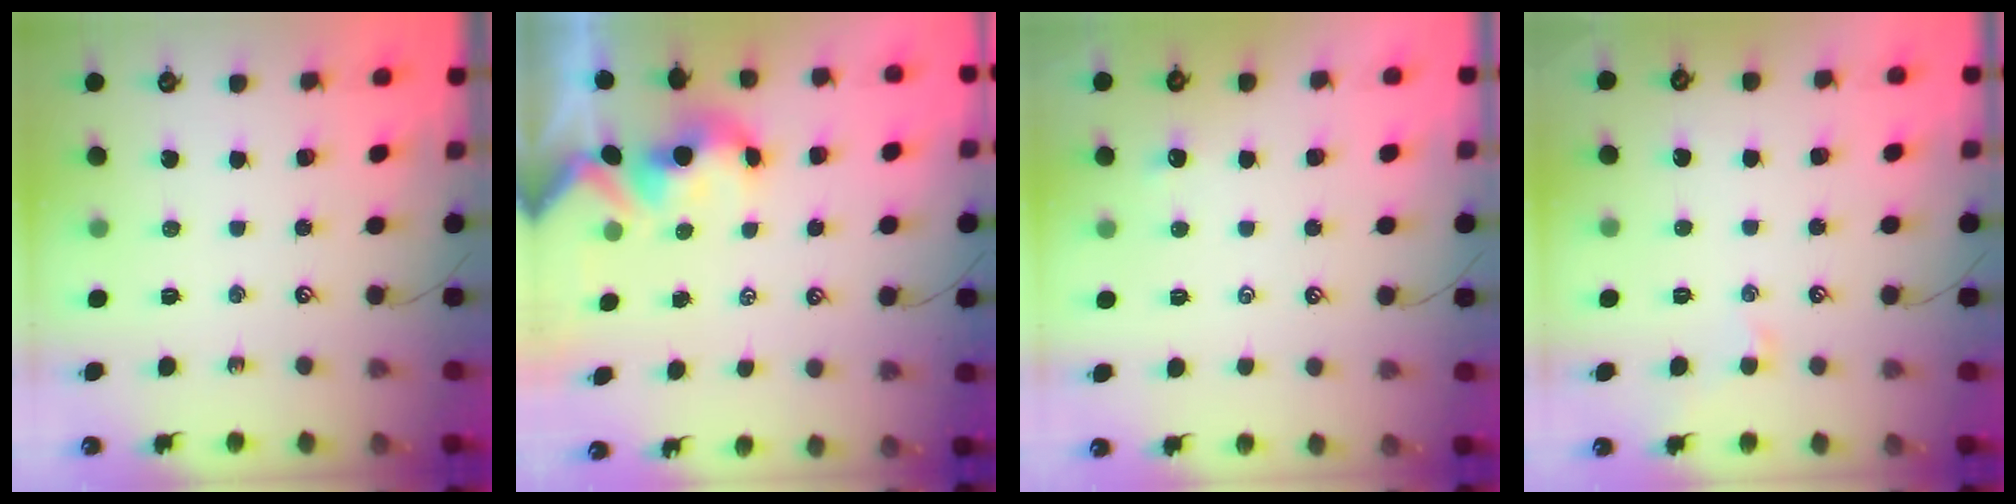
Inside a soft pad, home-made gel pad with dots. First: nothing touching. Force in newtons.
{"total": 2.1, "press": 2.0, "slide": 0.7}
{"total": 2.6, "press": 2.6, "slide": 0.2}
{"total": 1.0, "press": 0.8, "slide": 0.6}